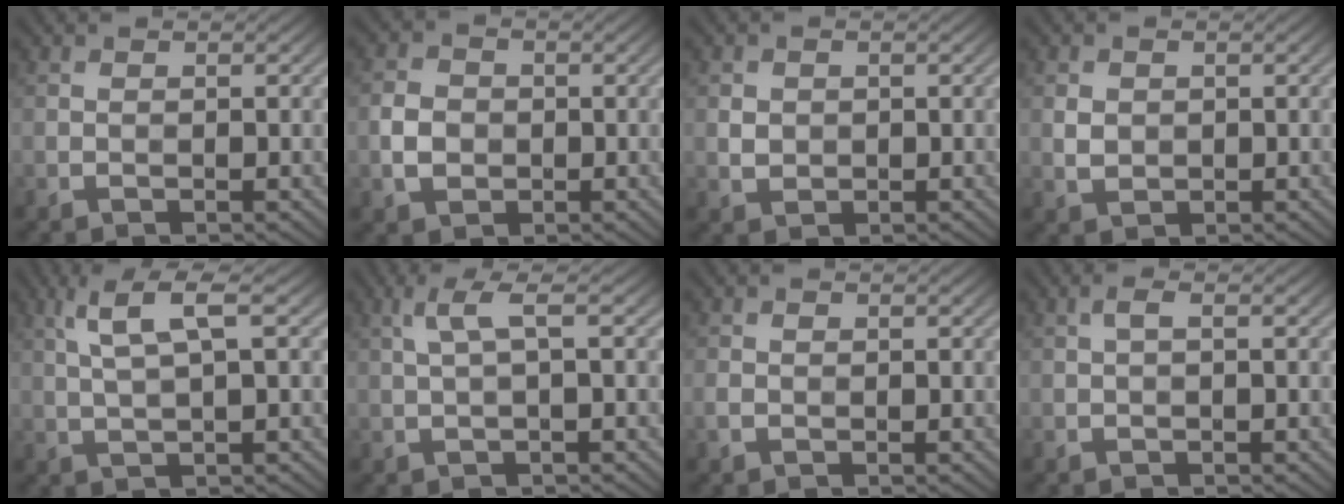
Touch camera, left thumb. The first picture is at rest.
{"total": 3.3, "force": [-0.5, 2.9, 1.7], "torque": [-0.039, -0.003, -0.012]}
{"total": 1.7, "force": [0.3, 1.6, 0.6], "torque": [-0.017, -0.006, 0.003]}
{"total": 2.0, "force": [0.3, 1.7, 0.9], "torque": [-0.023, -0.006, 0.006]}
{"total": 5.0, "force": [2.0, 0.8, 4.5], "torque": [-0.105, 0.011, 0.044]}
{"total": 3.1, "force": [0.9, 0.5, 3.0], "torque": [-0.060, 0.012, 0.016]}
{"total": 1.2, "force": [-0.2, 1.0, 0.7], "torque": [-0.019, -0.001, -0.005]}
{"total": 1.0, "force": [0.1, 0.2, 1.0], "torque": [-0.024, 0.005, 0.000]}